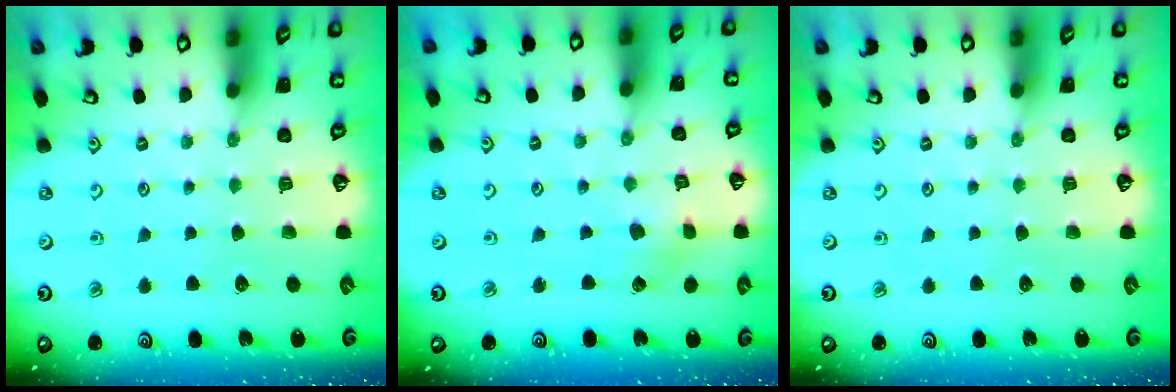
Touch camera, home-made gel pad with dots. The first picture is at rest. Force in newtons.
{"total": 2.8, "press": 2.8, "slide": 0.1}
{"total": 0.0}